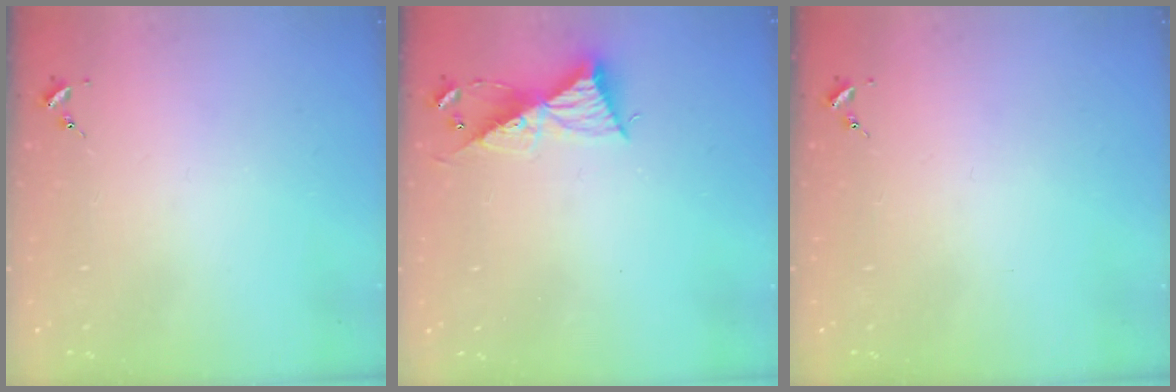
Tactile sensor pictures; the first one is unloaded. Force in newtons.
{"total": 9.4, "press": 9.4, "slide": 0.4}
{"total": 0.0}